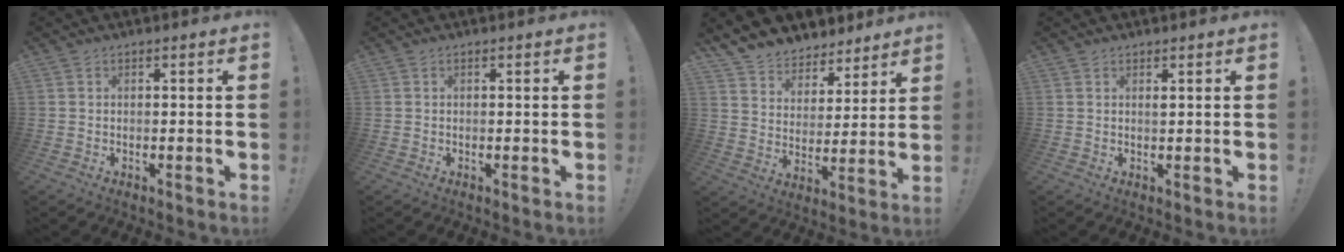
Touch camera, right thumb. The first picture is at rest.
{"total": 0.0}
{"total": 8.2, "force": [6.8, 4.6, 0.6], "torque": [-0.018, -0.065, 0.132]}
{"total": 0.7, "force": [0.6, 0.1, 0.4], "torque": [0.004, -0.005, 0.009]}